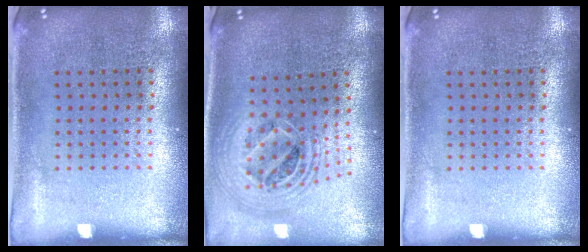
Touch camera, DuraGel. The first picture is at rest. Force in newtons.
{"total": 2.3, "press": 1.8, "slide": 1.5}
{"total": 0.0}